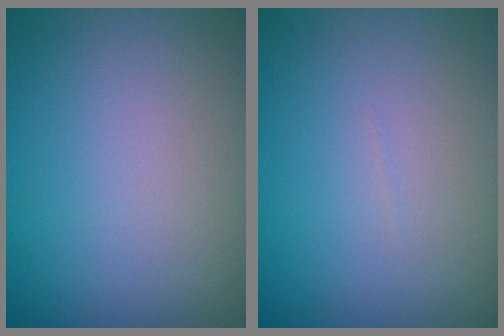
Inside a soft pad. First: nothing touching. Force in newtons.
{"total": 0.0}